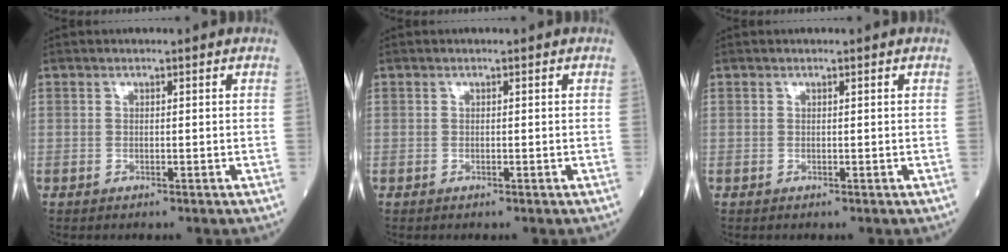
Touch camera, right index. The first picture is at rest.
{"total": 0.0}
{"total": 0.0}